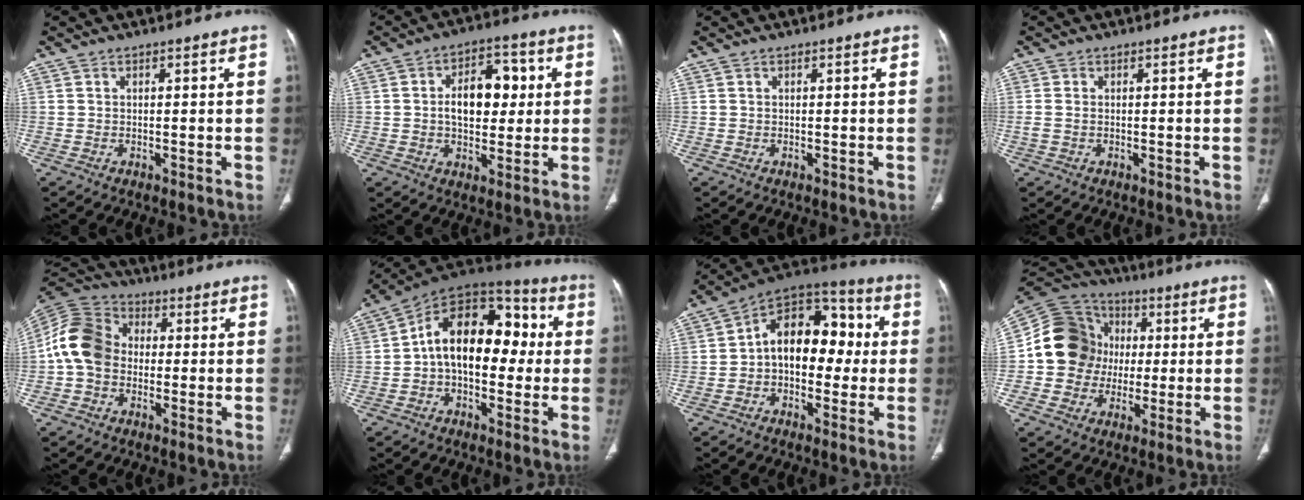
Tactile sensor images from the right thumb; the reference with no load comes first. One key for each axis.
{"total": 11.5, "fx": 1.3, "fy": 7.2, "fz": 8.9, "tx": -0.102, "ty": 0.014, "tz": 0.020}
{"total": 0.0}
{"total": 1.6, "fx": -0.1, "fy": 1.1, "fz": 1.2, "tx": -0.040, "ty": 0.001, "tz": -0.003}
{"total": 11.8, "fx": -0.6, "fy": 9.4, "fz": 7.1, "tx": -0.131, "ty": 0.032, "tz": -0.025}
{"total": 18.1, "fx": 0.6, "fy": 11.3, "fz": 14.1, "tx": -0.180, "ty": 0.048, "tz": -0.002}
{"total": 16.0, "fx": 0.3, "fy": 10.6, "fz": 12.0, "tx": -0.131, "ty": 0.046, "tz": -0.010}
{"total": 15.4, "fx": 0.4, "fy": 14.0, "fz": 6.5, "tx": -0.097, "ty": 0.027, "tz": 0.002}